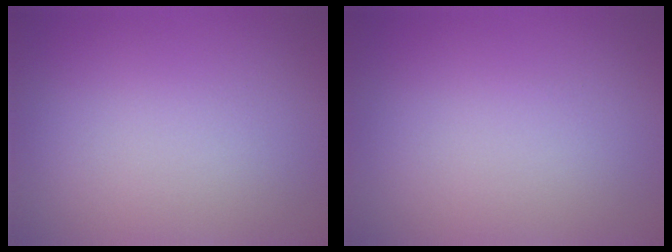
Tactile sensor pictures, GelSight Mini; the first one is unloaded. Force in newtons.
{"total": 0.0}